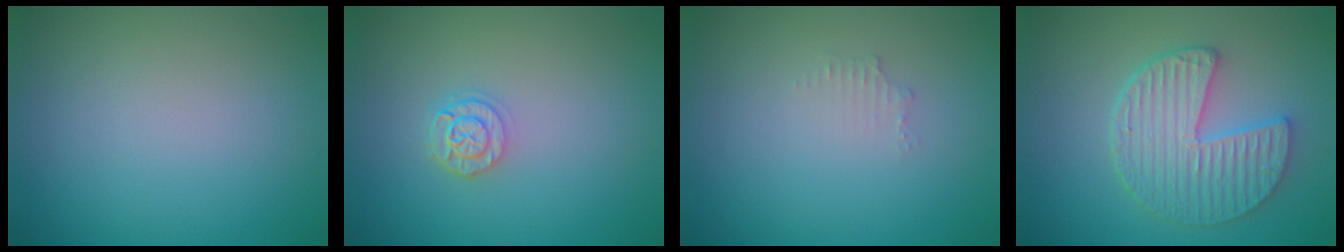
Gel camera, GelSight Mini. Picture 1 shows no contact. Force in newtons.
{"total": 2.2, "press": 1.8, "slide": 1.2}
{"total": 0.9, "press": 0.8, "slide": 0.1}
{"total": 4.9, "press": 4.2, "slide": 2.5}